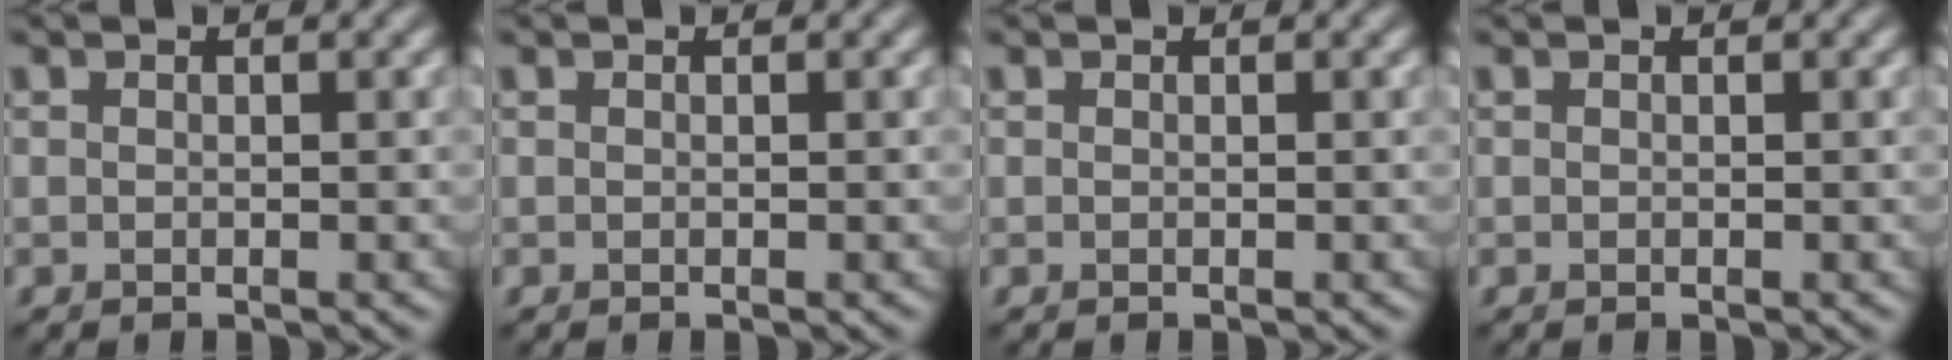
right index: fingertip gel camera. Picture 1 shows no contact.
{"total": 0.0}
{"total": 0.0}
{"total": 0.0}